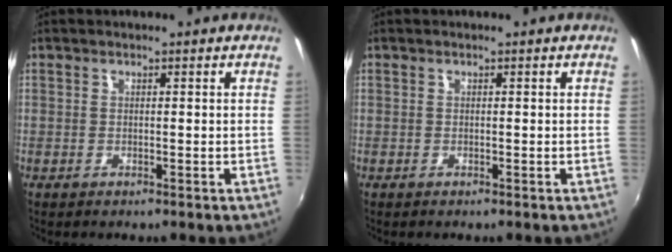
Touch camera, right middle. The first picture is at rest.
{"total": 0.0}